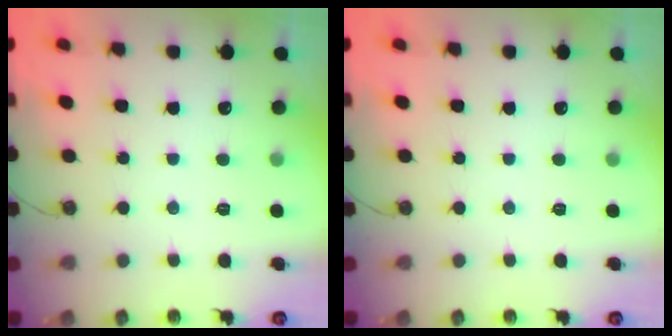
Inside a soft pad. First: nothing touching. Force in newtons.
{"total": 0.0}